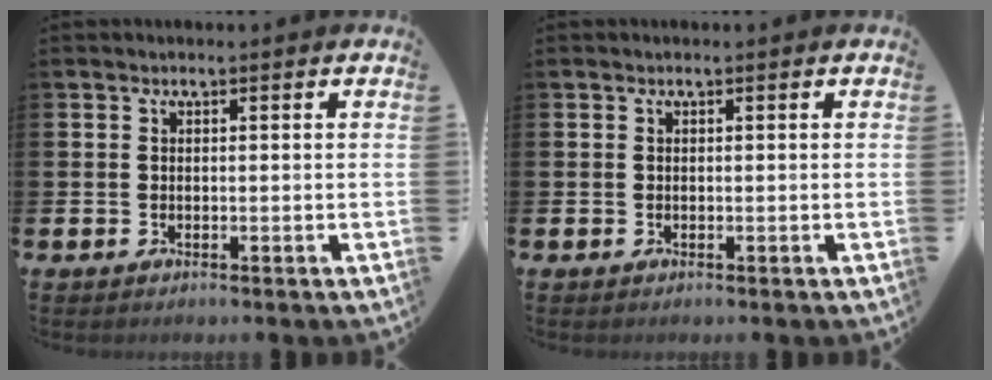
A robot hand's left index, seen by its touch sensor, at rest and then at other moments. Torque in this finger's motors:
{"motor_torque": [0.02, 0.10, -0.01, -0.01]}